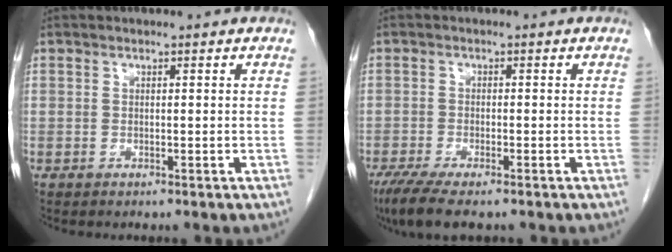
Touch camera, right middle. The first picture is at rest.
{"total": 7.1, "force": [-5.3, 1.5, 4.6], "torque": [-0.079, -0.017, -0.088]}